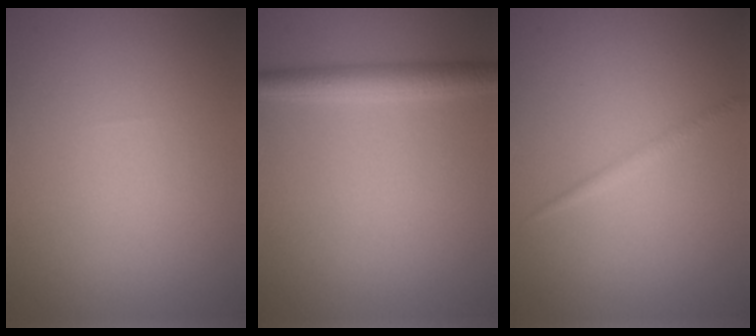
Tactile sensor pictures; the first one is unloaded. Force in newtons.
{"total": 2.8, "press": 2.8, "slide": 0.1}
{"total": 0.9, "press": 0.9, "slide": 0.1}